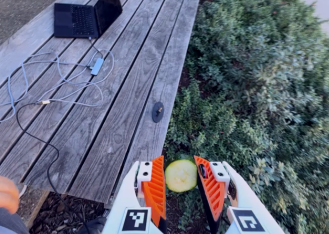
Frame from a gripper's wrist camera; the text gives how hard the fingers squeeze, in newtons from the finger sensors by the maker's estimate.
{"total": 9.2, "left": 9.1, "right": 9.2}